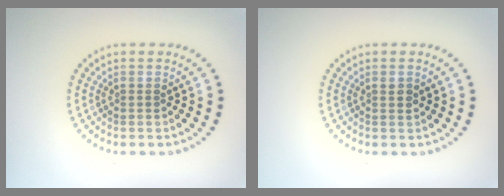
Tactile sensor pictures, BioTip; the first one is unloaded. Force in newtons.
{"total": 0.8, "press": 0.8, "slide": 0.3}